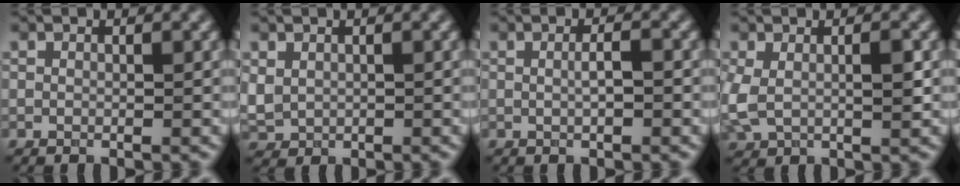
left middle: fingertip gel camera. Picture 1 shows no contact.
{"total": 1.7, "force": [0.5, 1.5, 0.8], "torque": [-0.026, -0.001, 0.017]}
{"total": 1.7, "force": [0.0, 0.4, 1.7], "torque": [-0.020, -0.005, -0.001]}
{"total": 3.8, "force": [0.0, 2.0, 3.2], "torque": [-0.083, -0.006, 0.005]}